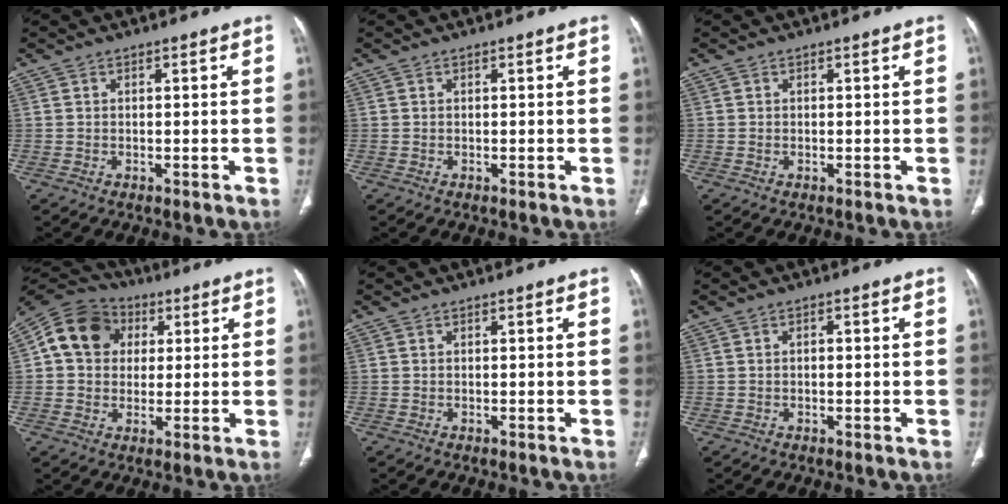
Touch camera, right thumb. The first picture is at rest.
{"total": 0.0}
{"total": 0.0}
{"total": 12.3, "force": [2.7, 10.3, 6.1], "torque": [-0.095, 0.015, 0.035]}
{"total": 0.0}
{"total": 0.9, "force": [0.0, 0.4, 0.7], "torque": [-0.014, 0.004, 0.000]}